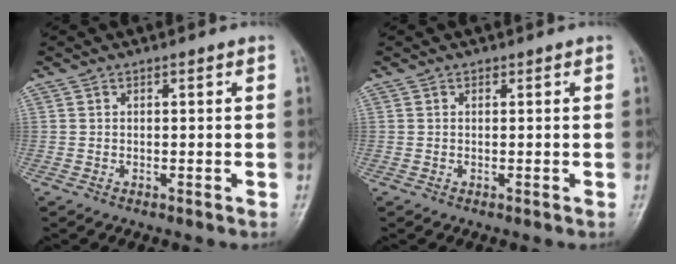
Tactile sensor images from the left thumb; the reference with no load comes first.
{"total": 0.0}